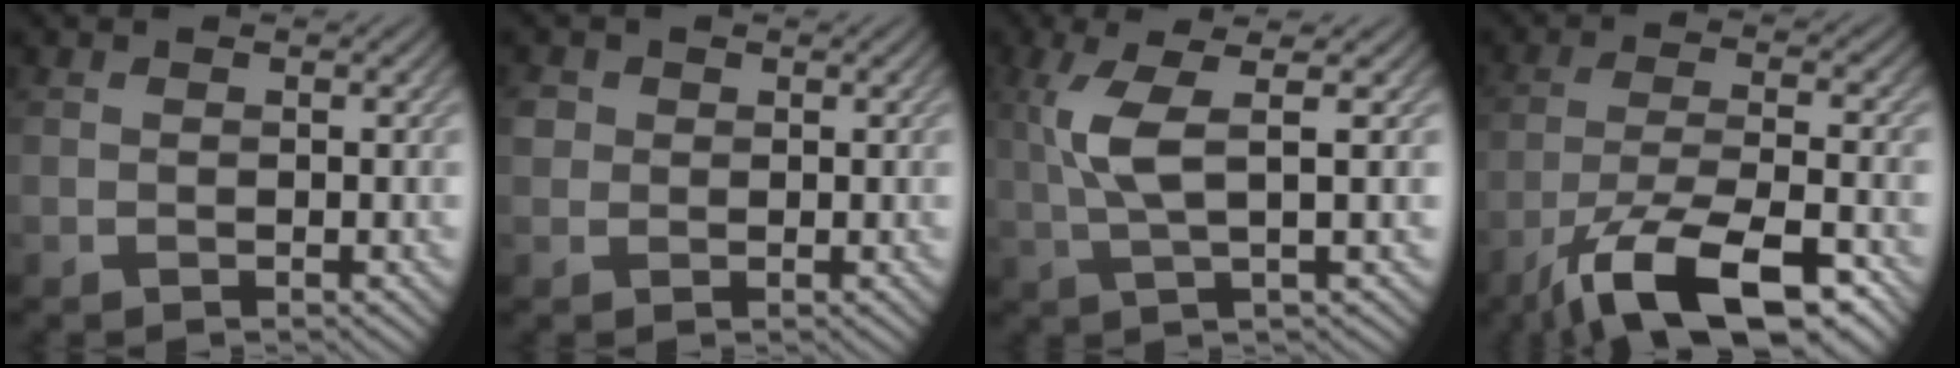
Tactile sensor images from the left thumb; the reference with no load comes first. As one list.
[{"total": 2.0, "force": [0.4, 1.9, 0.5], "torque": [-0.014, 0.000, 0.004]}, {"total": 6.1, "force": [1.3, 1.2, 5.8], "torque": [-0.133, 0.008, 0.027]}, {"total": 13.1, "force": [-8.5, 3.7, 9.2], "torque": [-0.174, -0.008, -0.151]}]